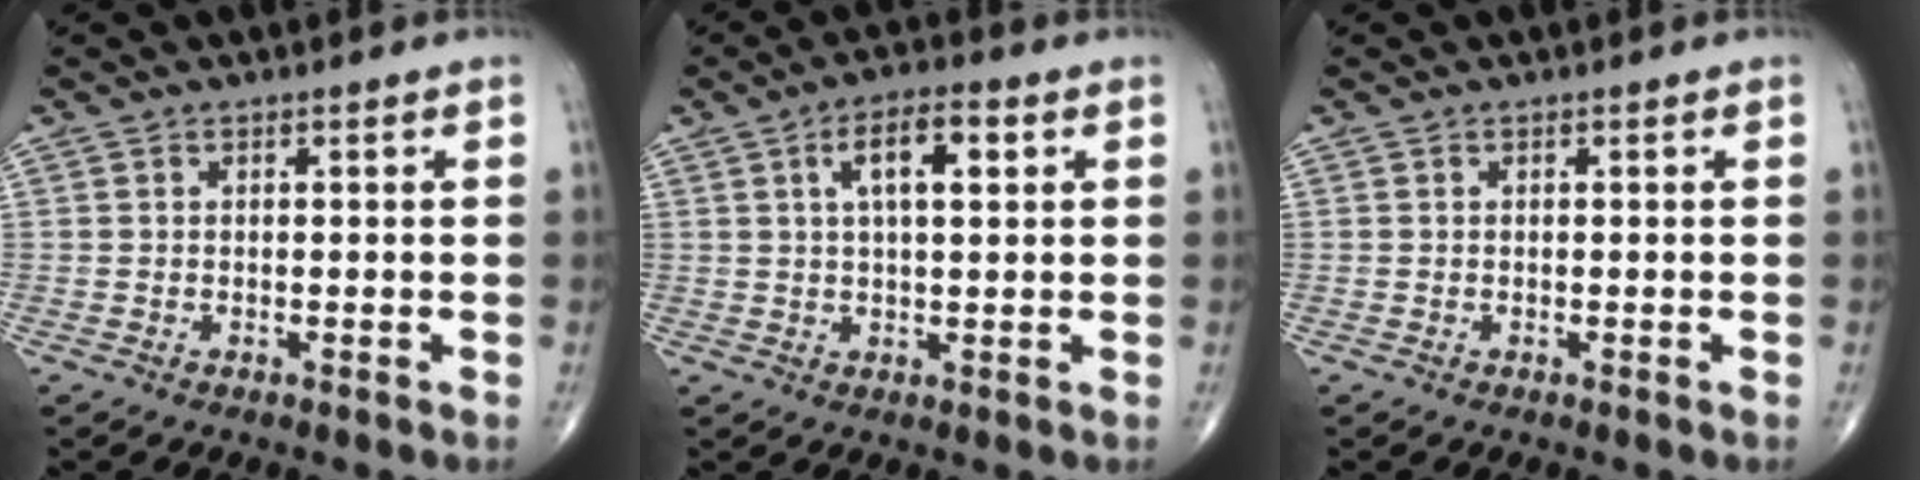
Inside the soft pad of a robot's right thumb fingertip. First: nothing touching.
{"total": 7.4, "force": [2.4, 2.9, 6.4], "torque": [-0.099, 0.005, 0.037]}
{"total": 0.0}